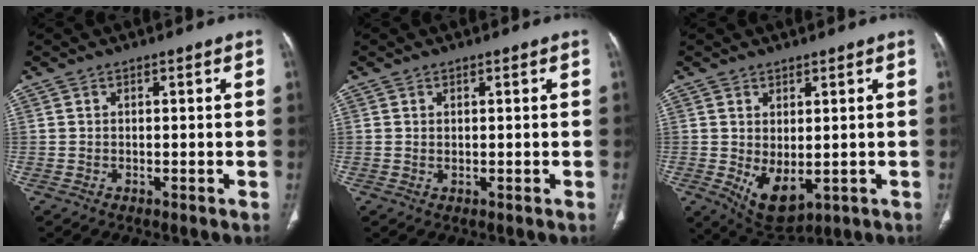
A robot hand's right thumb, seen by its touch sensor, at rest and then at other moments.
{"total": 0.5, "force": [0.2, 0.3, 0.4], "torque": [-0.009, 0.000, 0.005]}
{"total": 7.4, "force": [-0.9, 4.1, 6.1], "torque": [-0.089, -0.013, 0.008]}